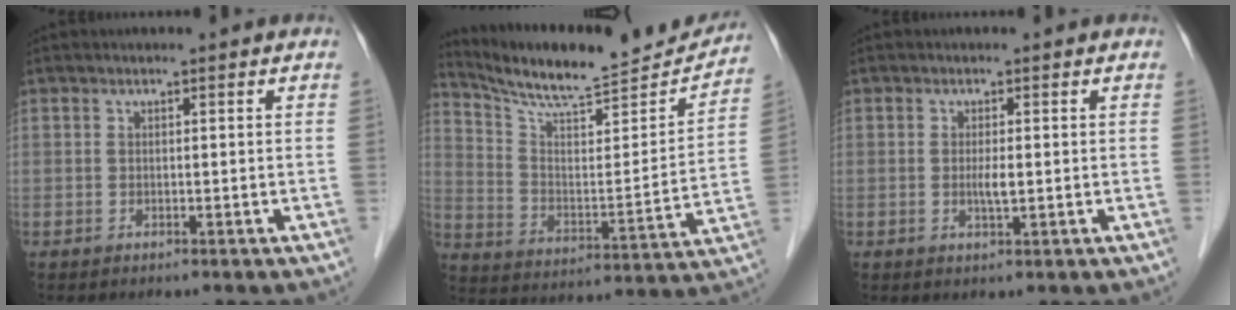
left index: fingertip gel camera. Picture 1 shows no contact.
{"total": 19.3, "force": [18.4, 1.8, 5.6], "torque": [-0.103, -0.038, 0.277]}
{"total": 1.7, "force": [-0.1, 0.3, 1.7], "torque": [-0.035, -0.002, -0.001]}